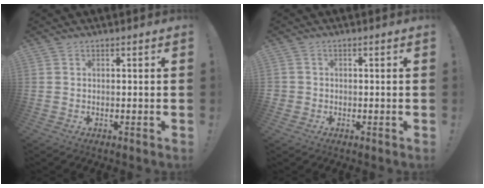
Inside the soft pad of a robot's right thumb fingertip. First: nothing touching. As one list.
[{"total": 1.6, "force": [-0.2, 1.5, 0.3], "torque": [-0.004, 0.003, -0.003]}]